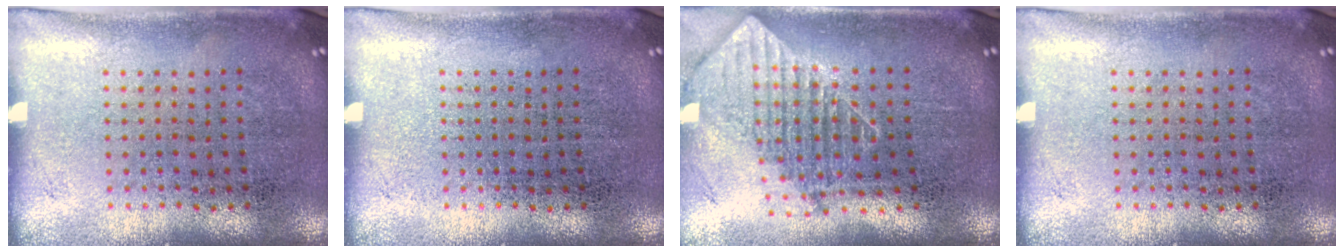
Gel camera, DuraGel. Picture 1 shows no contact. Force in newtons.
{"total": 0.0}
{"total": 1.8, "press": 1.5, "slide": 1.1}
{"total": 0.0}